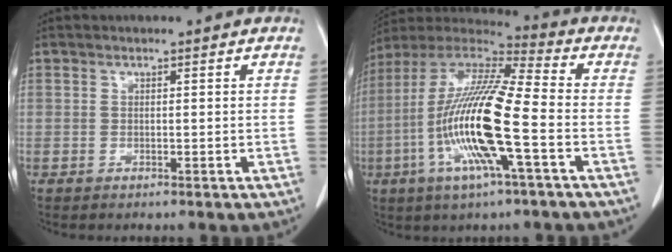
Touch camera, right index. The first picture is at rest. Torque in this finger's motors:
{"motor_torque": [2.00, -0.14, 1.05, 0.21]}